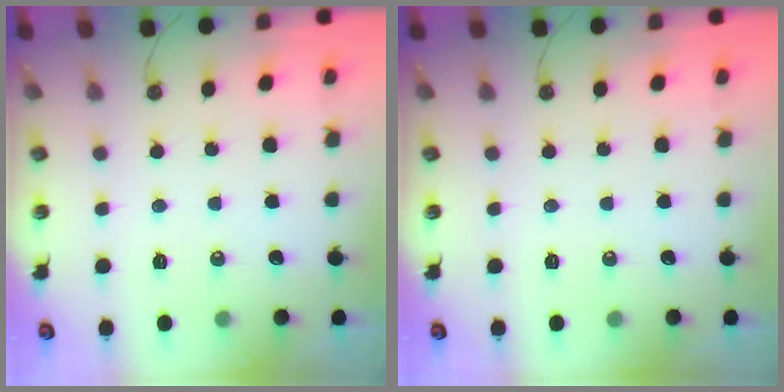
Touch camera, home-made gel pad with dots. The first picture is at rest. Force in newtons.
{"total": 0.0}